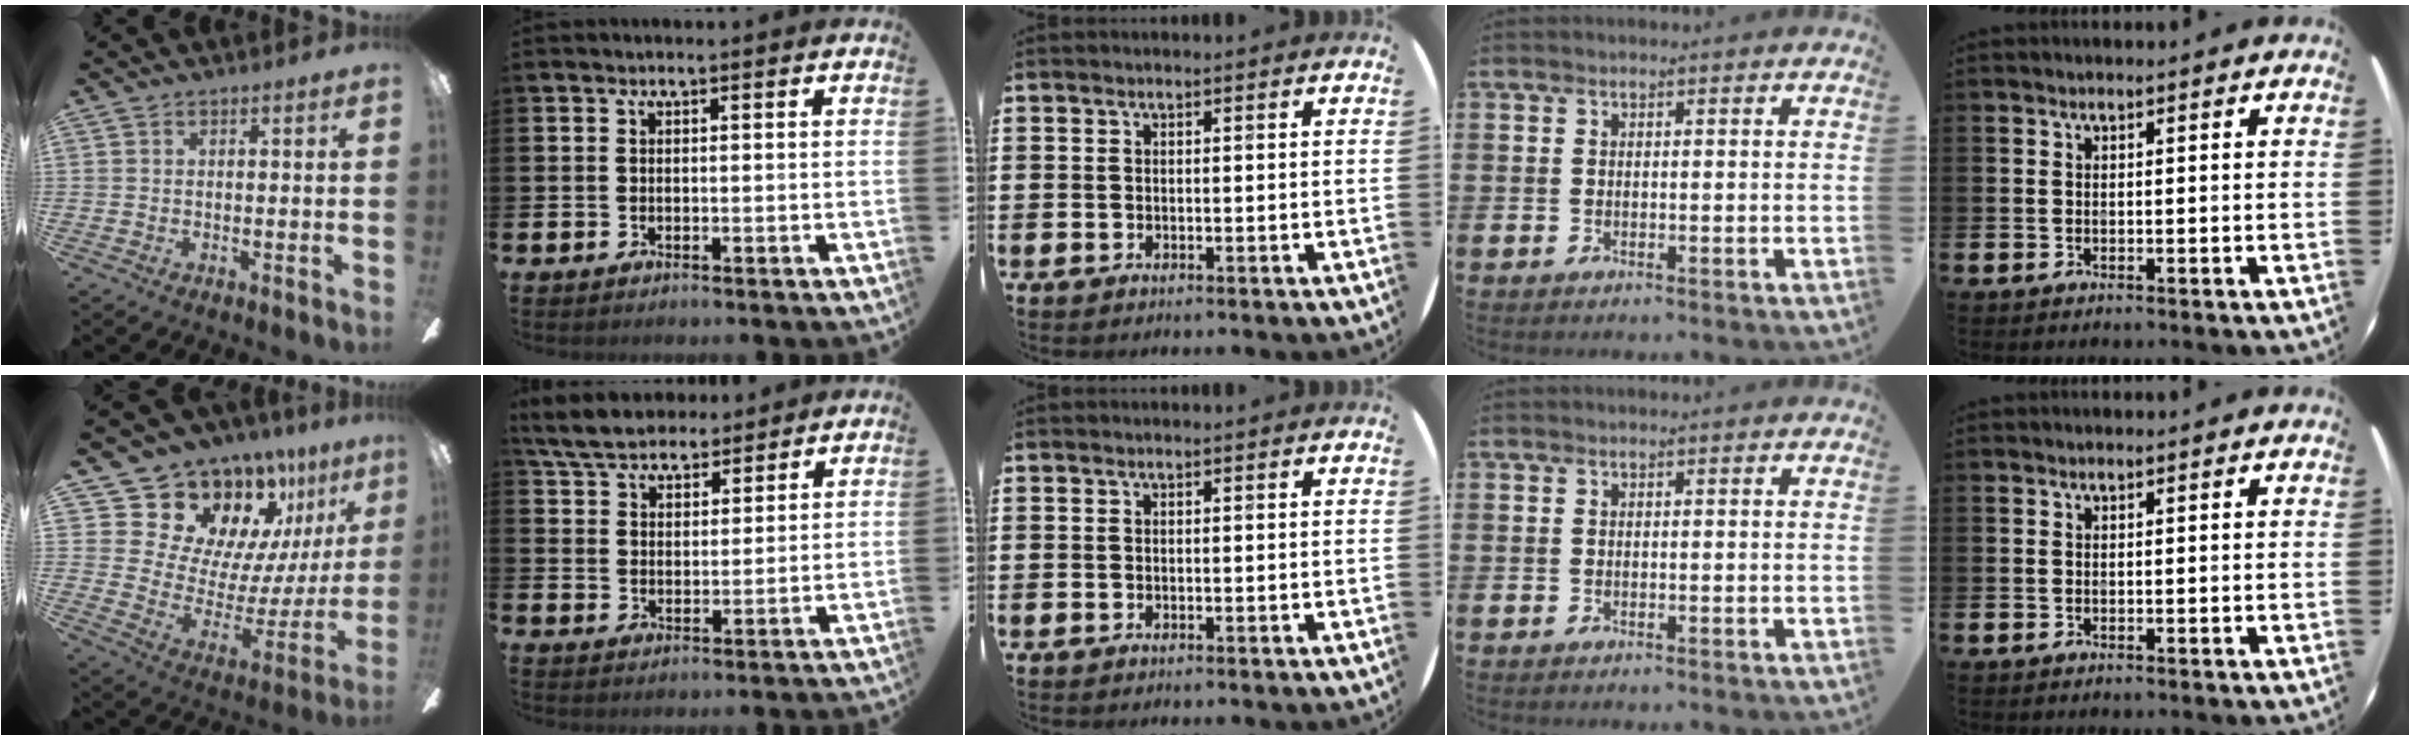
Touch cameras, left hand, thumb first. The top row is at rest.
{"thumb": {"total": 18.5, "force": [15.3, 9.3, 4.6], "torque": [-0.084, -0.139, 0.299]}, "index": {"total": 6.5, "force": [6.1, 1.9, 1.1], "torque": [-0.047, -0.020, 0.114]}}